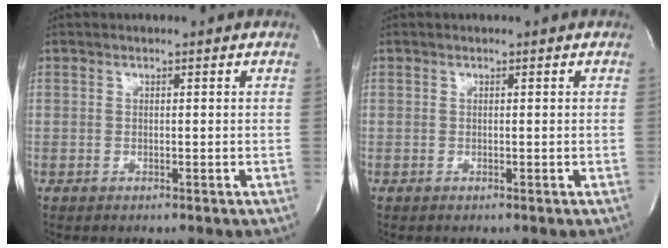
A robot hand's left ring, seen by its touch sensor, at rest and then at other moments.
{"total": 0.0}